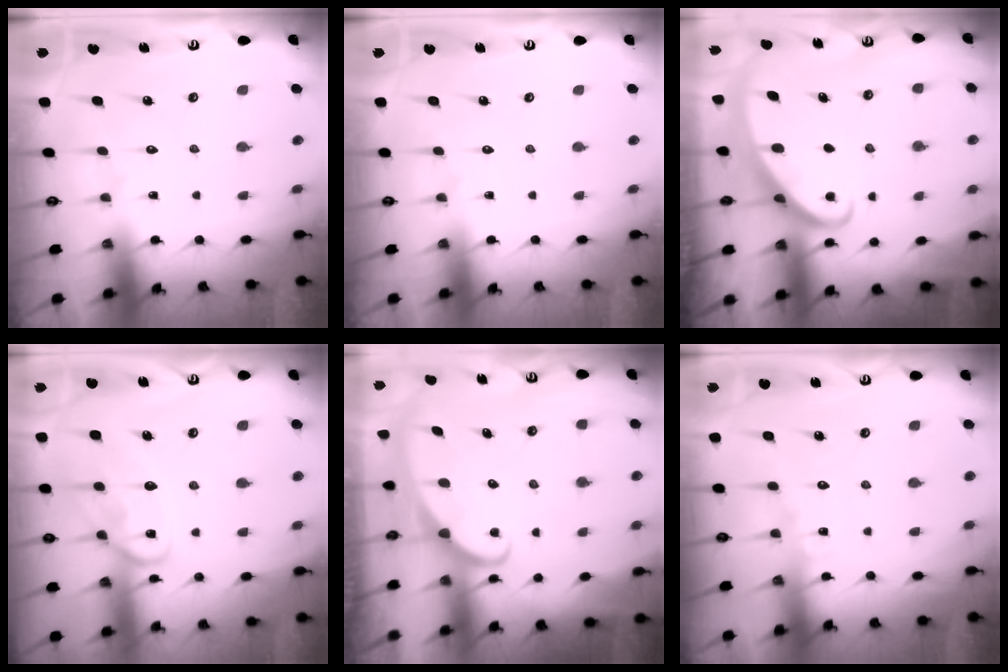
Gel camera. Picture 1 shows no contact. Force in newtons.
{"total": 0.0}
{"total": 2.6, "press": 2.6, "slide": 0.3}
{"total": 13.3, "press": 13.2, "slide": 1.2}
{"total": 2.3, "press": 2.3, "slide": 0.4}
{"total": 3.2, "press": 3.2, "slide": 0.4}